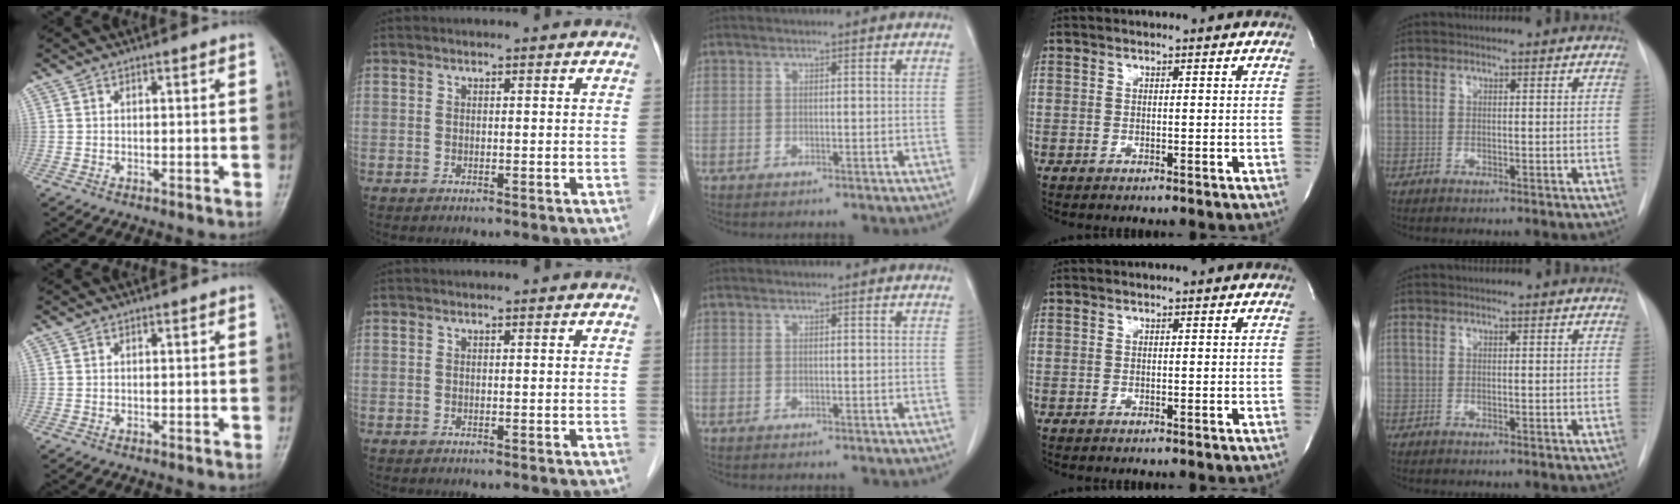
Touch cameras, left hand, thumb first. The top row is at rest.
{}